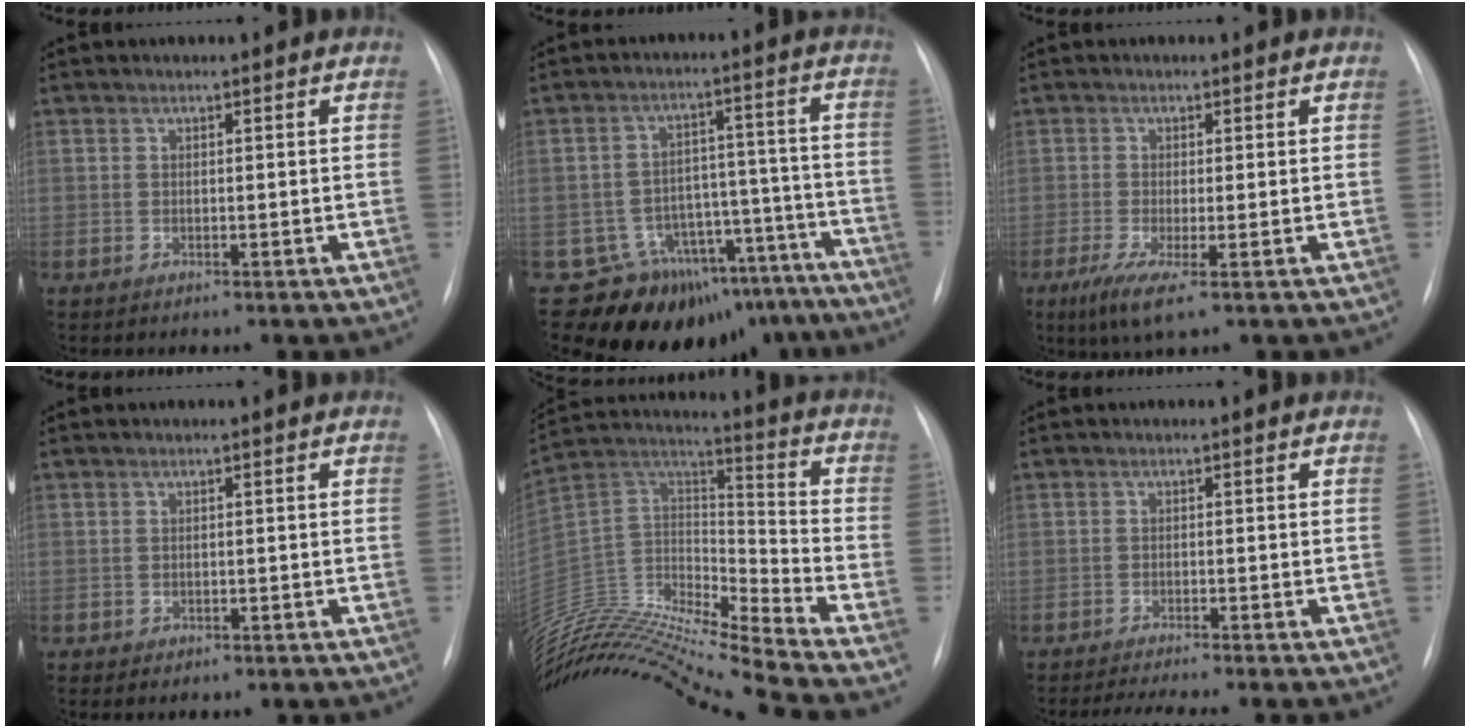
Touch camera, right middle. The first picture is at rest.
{"total": 18.2, "force": [-15.7, 9.0, 2.0], "torque": [-0.013, 0.075, -0.197]}
{"total": 4.5, "force": [-2.1, 0.4, 4.0], "torque": [-0.079, -0.017, -0.038]}
{"total": 0.8, "force": [-0.3, 0.6, 0.3], "torque": [-0.006, 0.001, -0.001]}
{"total": 23.7, "force": [-22.3, -1.6, 7.8], "torque": [-0.160, 0.017, -0.388]}
{"total": 5.3, "force": [-4.5, -0.6, 2.8], "torque": [-0.040, -0.008, -0.070]}